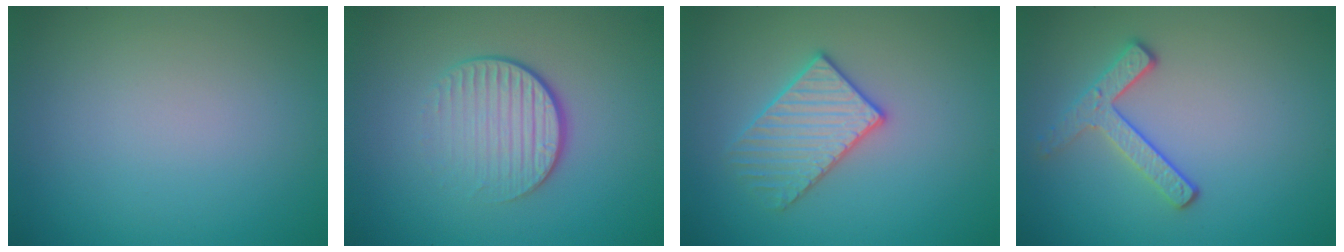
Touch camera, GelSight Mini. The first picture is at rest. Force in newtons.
{"total": 4.2, "press": 2.6, "slide": 3.2}
{"total": 3.2, "press": 3.1, "slide": 0.6}
{"total": 2.7, "press": 2.3, "slide": 1.3}